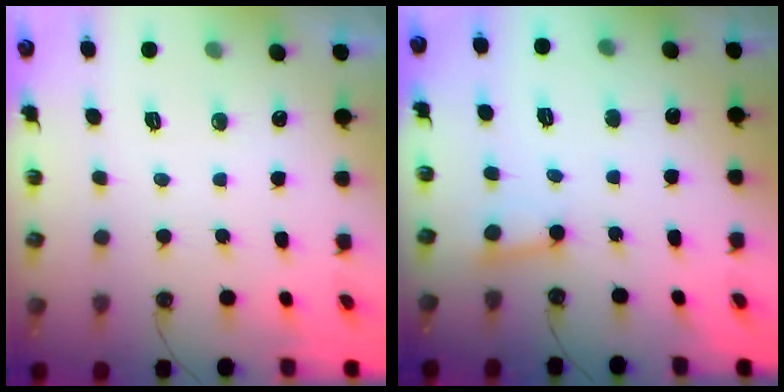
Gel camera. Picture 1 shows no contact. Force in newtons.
{"total": 2.9, "press": 2.9, "slide": 0.4}